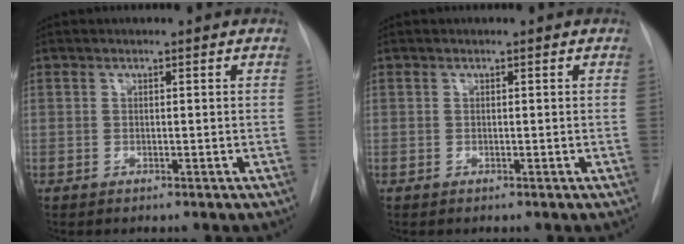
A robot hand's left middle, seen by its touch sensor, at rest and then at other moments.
{"total": 0.0}